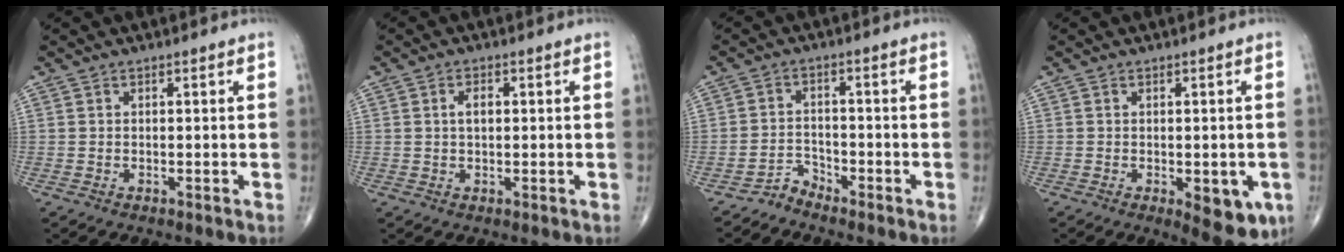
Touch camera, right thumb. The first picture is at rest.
{"total": 2.6, "force": [0.4, 1.5, 2.2], "torque": [-0.037, 0.004, 0.006]}
{"total": 2.8, "force": [-2.7, 0.7, -0.4], "torque": [0.015, 0.016, -0.054]}
{"total": 8.6, "force": [-2.8, 3.8, 7.2], "torque": [-0.068, -0.010, -0.027]}